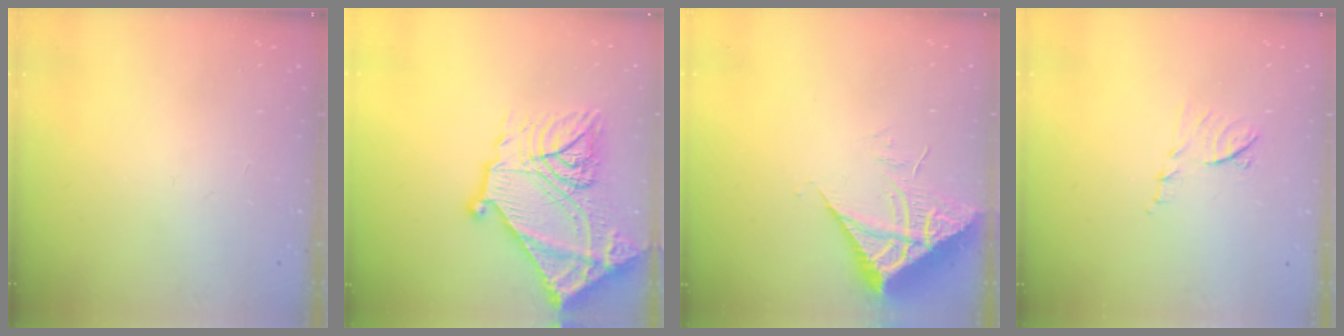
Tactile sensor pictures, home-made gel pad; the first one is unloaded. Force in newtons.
{"total": 28.8, "press": 28.7, "slide": 2.7}
{"total": 8.0, "press": 8.0, "slide": 0.8}
{"total": 7.4, "press": 7.4, "slide": 0.4}